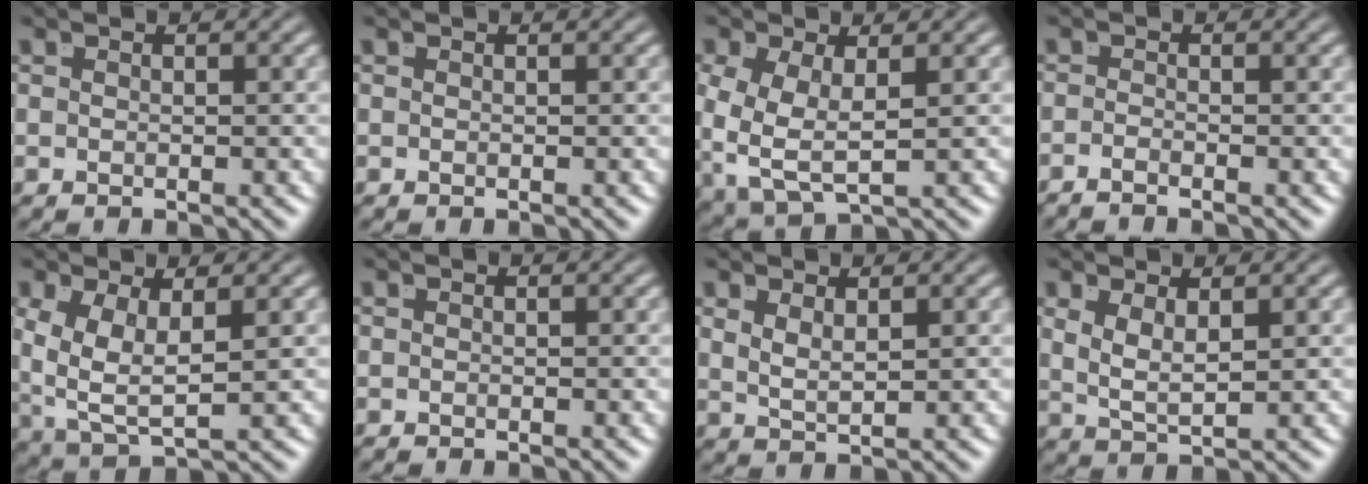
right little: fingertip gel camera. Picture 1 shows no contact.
{"total": 0.0}
{"total": 5.5, "force": [-0.6, 3.7, 4.0], "torque": [-0.102, -0.038, 0.011]}
{"total": 1.6, "force": [-1.5, -0.6, 0.4], "torque": [-0.006, -0.010, -0.024]}
{"total": 5.0, "force": [0.0, 2.9, 4.1], "torque": [-0.103, -0.036, 0.026]}
{"total": 0.8, "force": [-0.4, -0.6, -0.1], "torque": [0.004, -0.005, -0.005]}
{"total": 1.8, "force": [0.9, 0.4, 1.5], "torque": [-0.034, -0.010, 0.024]}
{"total": 2.6, "force": [0.7, 1.0, 2.3], "torque": [-0.051, -0.013, 0.020]}